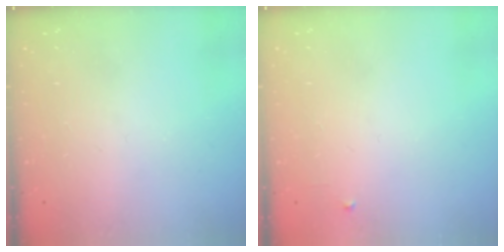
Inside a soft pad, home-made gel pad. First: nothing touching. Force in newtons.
{"total": 2.4, "press": 2.3, "slide": 0.4}